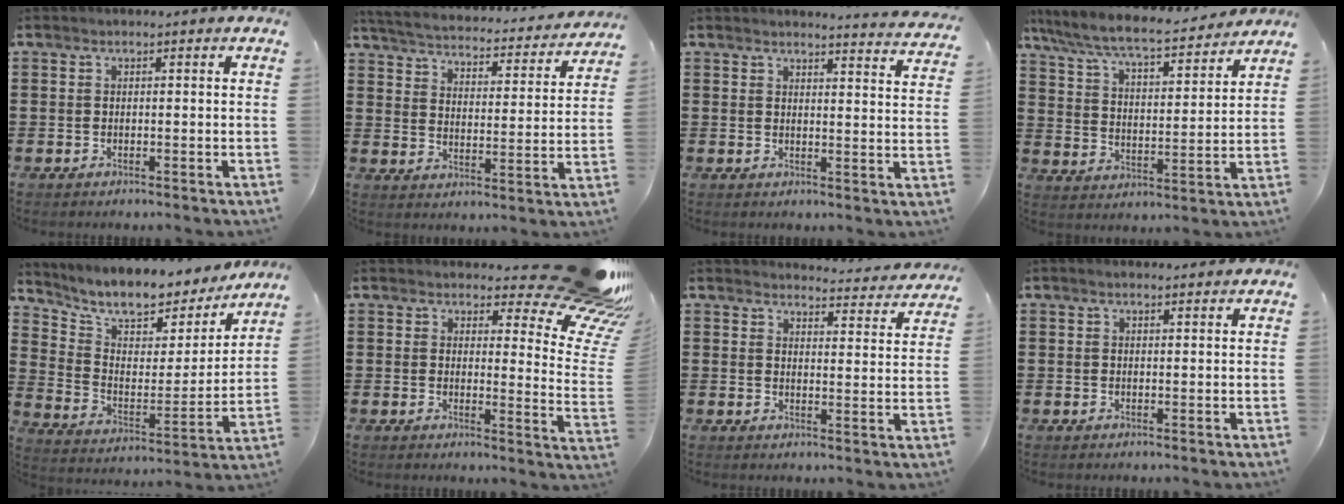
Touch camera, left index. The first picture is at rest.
{"total": 3.6, "force": [3.5, 0.0, 0.4], "torque": [-0.032, -0.031, 0.052]}
{"total": 3.2, "force": [3.1, -0.5, 0.5], "torque": [-0.013, -0.022, 0.053]}
{"total": 7.6, "force": [6.9, 0.6, 3.1], "torque": [-0.090, -0.041, 0.115]}
{"total": 8.8, "force": [8.0, 2.4, 2.6], "torque": [-0.070, -0.063, 0.132]}
{"total": 10.6, "force": [8.1, 2.1, 6.6], "torque": [-0.098, -0.062, 0.141]}
{"total": 3.7, "force": [3.7, 0.4, 0.3], "torque": [-0.007, -0.030, 0.060]}
{"total": 0.6, "force": [0.5, 0.2, 0.3], "torque": [-0.008, 0.001, 0.009]}